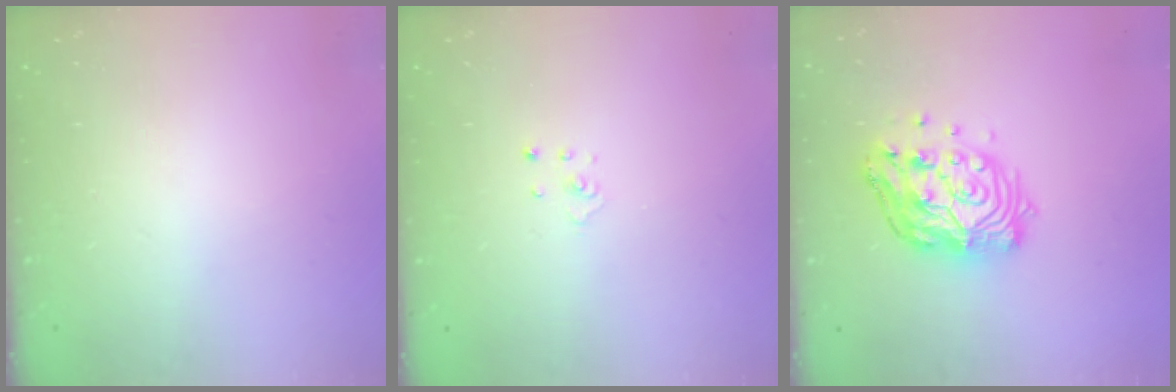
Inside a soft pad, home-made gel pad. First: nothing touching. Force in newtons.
{"total": 1.1, "press": 1.1, "slide": 0.1}
{"total": 13.4, "press": 13.3, "slide": 1.6}